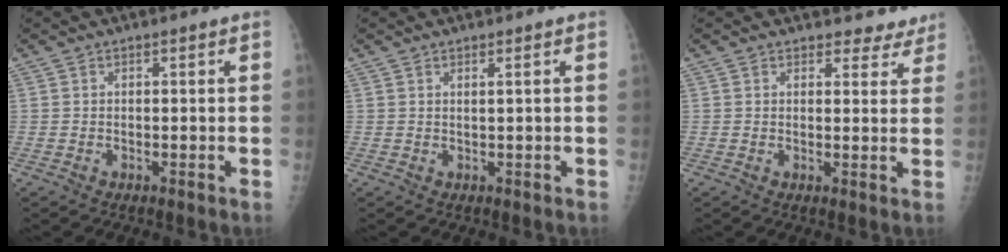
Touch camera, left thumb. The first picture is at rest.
{"total": 0.7, "force": [0.3, -0.3, 0.6], "torque": [-0.019, -0.005, 0.009]}
{"total": 4.6, "force": [4.1, 2.1, -0.1], "torque": [0.038, -0.025, 0.032]}